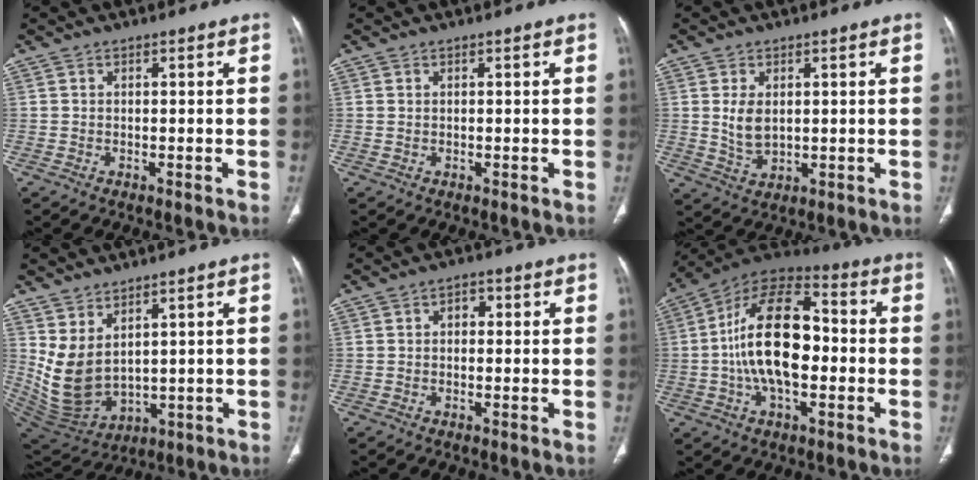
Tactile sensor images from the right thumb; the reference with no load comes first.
{"total": 0.0}
{"total": 5.1, "force": [0.9, 3.2, 3.9], "torque": [-0.063, -0.010, 0.027]}
{"total": 9.9, "force": [3.5, 5.5, 7.4], "torque": [-0.127, -0.028, 0.098]}
{"total": 1.4, "force": [0.2, 1.1, 0.9], "torque": [-0.001, 0.008, -0.001]}
{"total": 19.1, "force": [-1.1, 10.0, 16.2], "torque": [-0.278, 0.035, -0.027]}